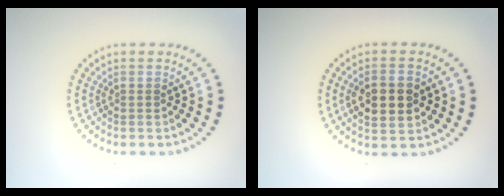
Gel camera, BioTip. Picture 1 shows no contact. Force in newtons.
{"total": 4.5, "press": 4.5, "slide": 0.2}